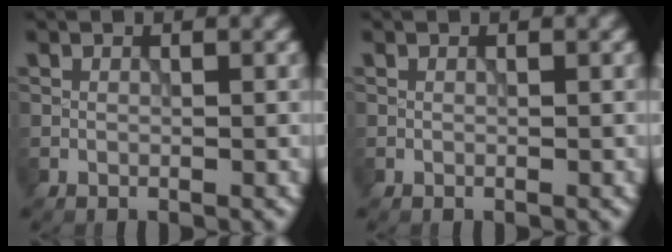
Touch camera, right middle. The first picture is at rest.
{"total": 0.0}